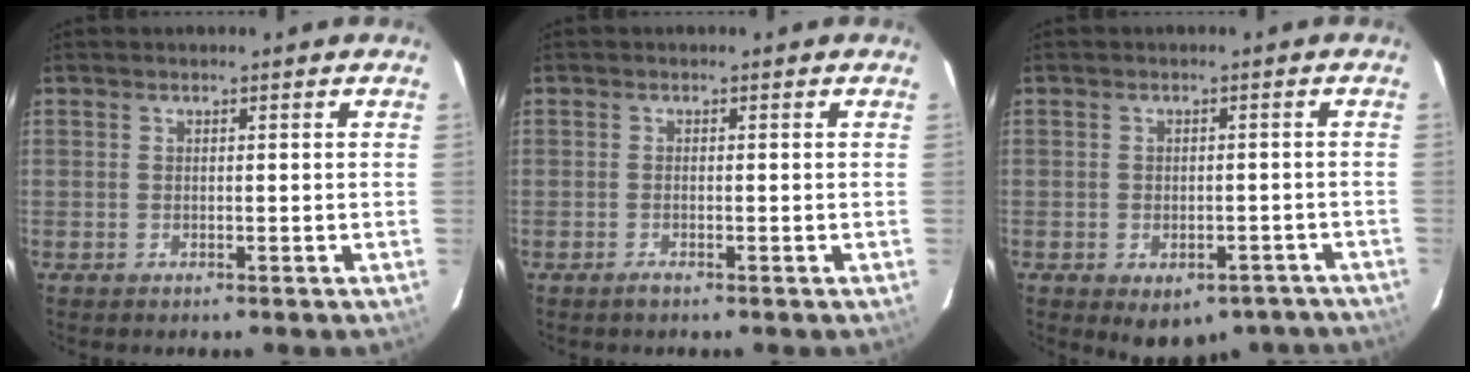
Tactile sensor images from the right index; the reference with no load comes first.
{"total": 1.1, "force": [-0.8, 0.1, 0.7], "torque": [-0.016, -0.001, -0.015]}
{"total": 11.1, "force": [-7.8, 6.5, 4.7], "torque": [-0.074, 0.008, -0.073]}